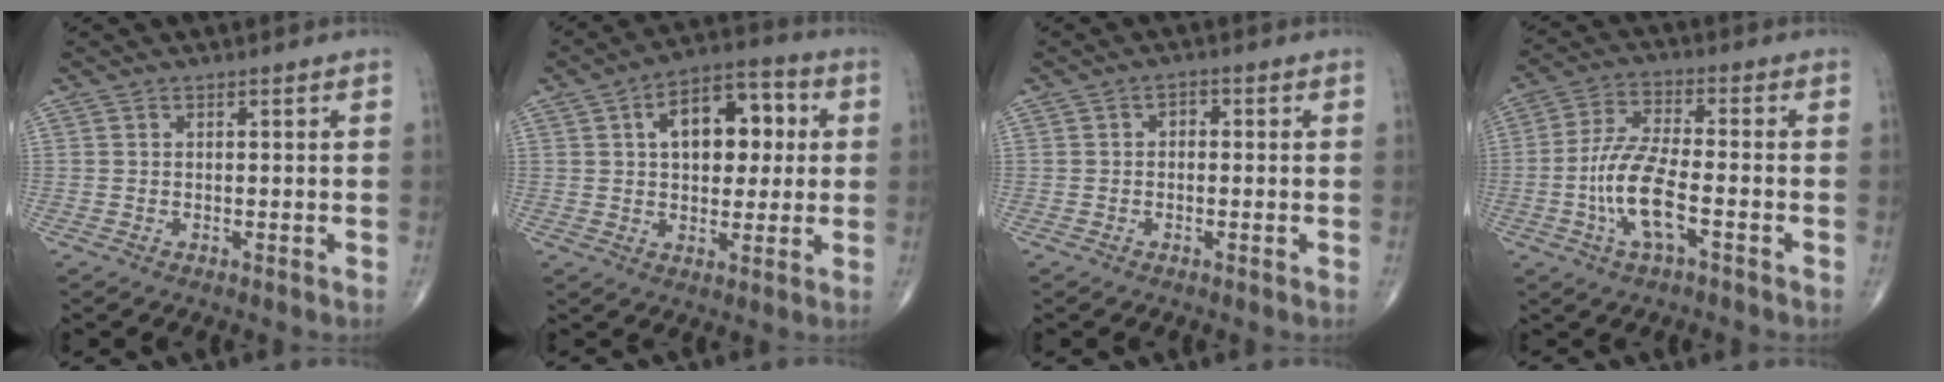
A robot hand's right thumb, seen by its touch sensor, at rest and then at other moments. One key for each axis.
{"total": 14.0, "fx": 3.1, "fy": 8.1, "fz": 10.9, "tx": -0.126, "ty": 0.017, "tz": 0.041}
{"total": 1.8, "fx": 0.0, "fy": 1.3, "fz": 1.3, "tx": -0.010, "ty": 0.008, "tz": -0.005}
{"total": 10.9, "fx": -3.3, "fy": 3.5, "fz": 9.7, "tx": -0.208, "ty": 0.022, "tz": -0.065}